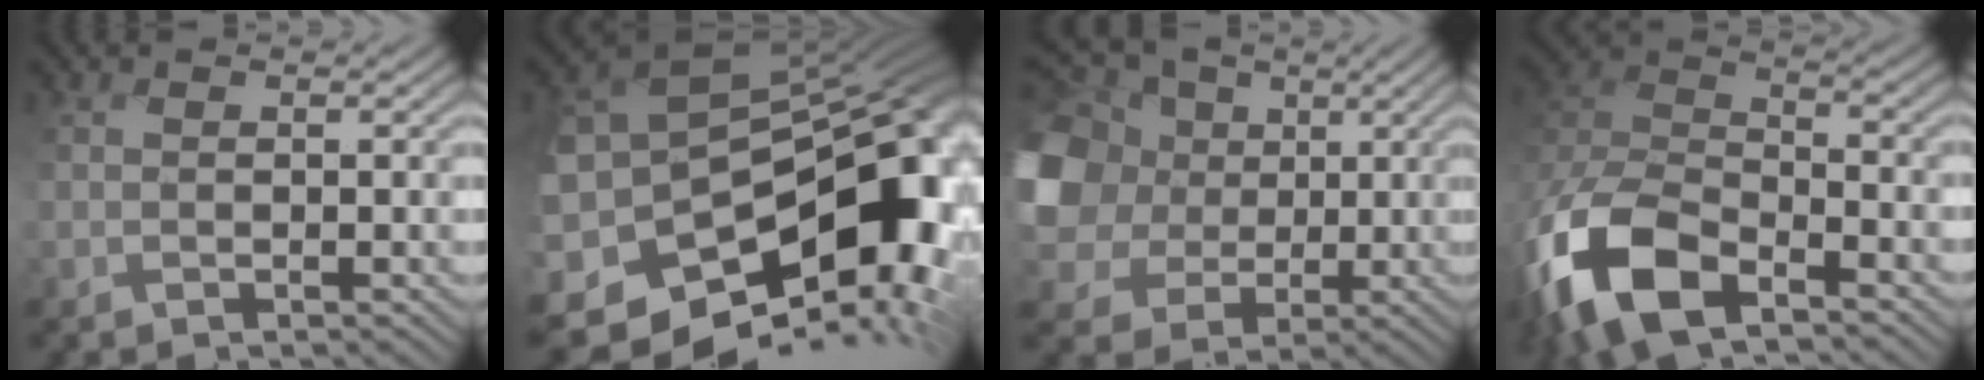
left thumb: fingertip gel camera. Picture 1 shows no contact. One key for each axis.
{"total": 16.1, "fx": -2.9, "fy": 11.2, "fz": 11.2, "tx": -0.206, "ty": -0.034, "tz": -0.009}
{"total": 16.2, "fx": 1.3, "fy": 13.6, "fz": 8.7, "tx": -0.288, "ty": 0.014, "tz": 0.024}
{"total": 14.6, "fx": -9.0, "fy": 7.4, "fz": 8.8, "tx": -0.227, "ty": -0.030, "tz": -0.182}